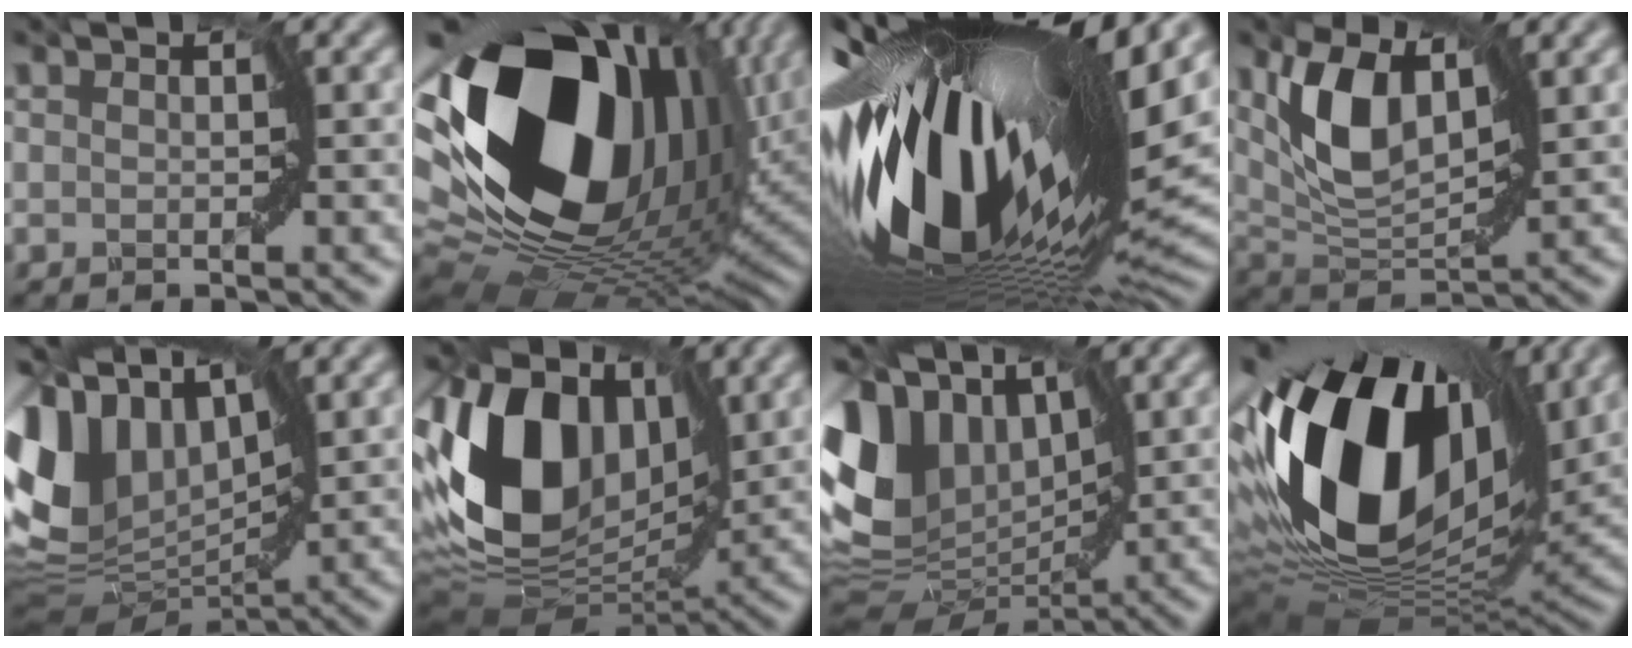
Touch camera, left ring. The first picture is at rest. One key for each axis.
{"total": 20.2, "fx": 5.1, "fy": 12.3, "fz": 15.1, "tx": -0.321, "ty": -0.010, "tz": 0.102}
{"total": 18.5, "fx": 1.7, "fy": 6.0, "fz": 17.4, "tx": -0.345, "ty": -0.051, "tz": 0.044}
{"total": 5.7, "fx": 2.1, "fy": 2.7, "fz": 4.6, "tx": -0.103, "ty": -0.005, "tz": 0.056}
{"total": 9.5, "fx": 2.8, "fy": 6.2, "fz": 6.6, "tx": -0.173, "ty": 0.010, "tz": 0.057}
{"total": 13.1, "fx": 1.7, "fy": 8.3, "fz": 10.0, "tx": -0.209, "ty": 0.016, "tz": 0.029}
{"total": 11.1, "fx": 2.8, "fy": 7.5, "fz": 7.7, "tx": -0.174, "ty": 0.009, "tz": 0.065}
{"total": 17.5, "fx": 4.1, "fy": 10.6, "fz": 13.3, "tx": -0.307, "ty": 0.003, "tz": 0.077}